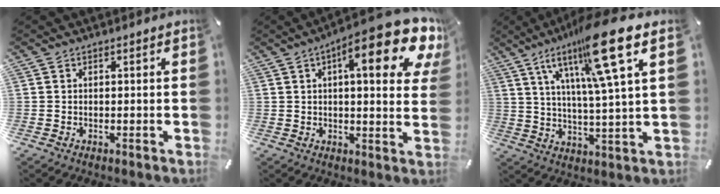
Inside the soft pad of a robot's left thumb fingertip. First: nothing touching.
{"total": 17.6, "force": [9.1, 4.5, 14.4], "torque": [-0.205, -0.054, 0.136]}
{"total": 19.7, "force": [11.3, 3.2, 15.9], "torque": [-0.258, -0.053, 0.169]}